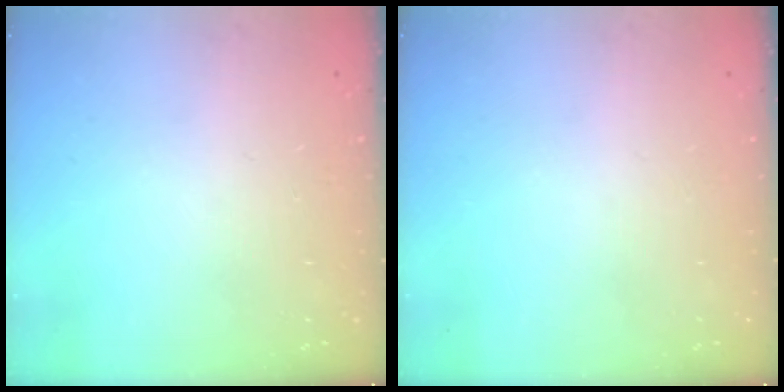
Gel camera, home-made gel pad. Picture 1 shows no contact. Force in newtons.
{"total": 0.0}